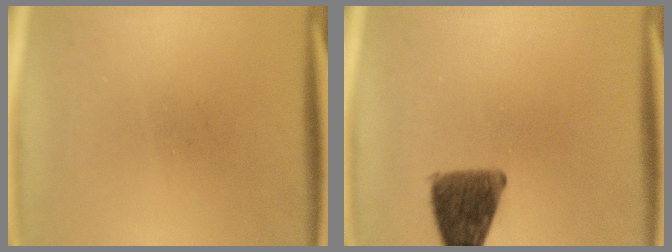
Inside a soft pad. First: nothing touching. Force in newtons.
{"total": 9.2}